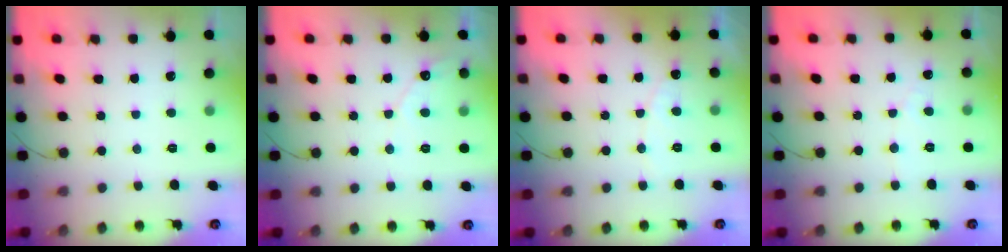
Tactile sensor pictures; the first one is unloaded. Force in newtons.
{"total": 3.9, "press": 3.9, "slide": 0.2}
{"total": 5.7, "press": 5.7, "slide": 0.3}
{"total": 2.4, "press": 2.4, "slide": 0.2}